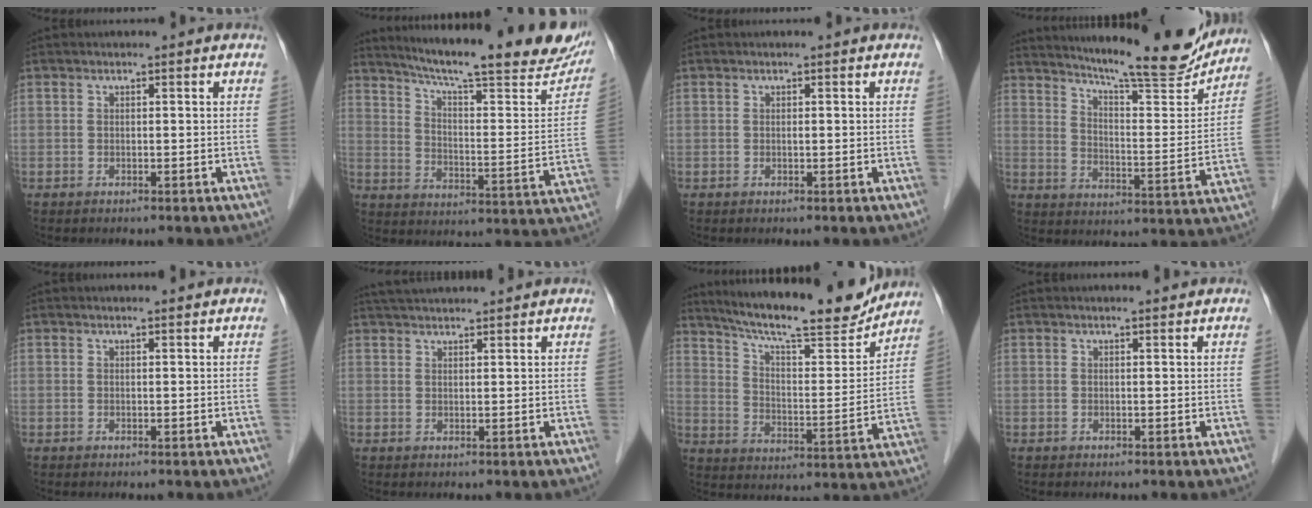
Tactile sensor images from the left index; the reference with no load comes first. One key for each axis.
{"total": 27.1, "fx": 22.8, "fy": 3.2, "fz": 14.2, "tx": -0.215, "ty": -0.043, "tz": 0.299}
{"total": 0.0}
{"total": 19.1, "fx": 17.4, "fy": 1.3, "fz": 7.9, "tx": -0.124, "ty": -0.042, "tz": 0.240}
{"total": 1.1, "fx": 1.1, "fy": -0.1, "fz": 0.2, "tx": -0.010, "ty": 0.002, "tz": 0.017}
{"total": 7.9, "fx": 7.4, "fy": 0.7, "fz": 2.8, "tx": -0.050, "ty": 0.040, "tz": 0.113}
{"total": 18.8, "fx": 16.8, "fy": 1.9, "fz": 8.3, "tx": -0.141, "ty": -0.008, "tz": 0.251}
{"total": 1.3, "fx": 1.3, "fy": -0.1, "fz": 0.2, "tx": -0.009, "ty": 0.002, "tz": 0.020}